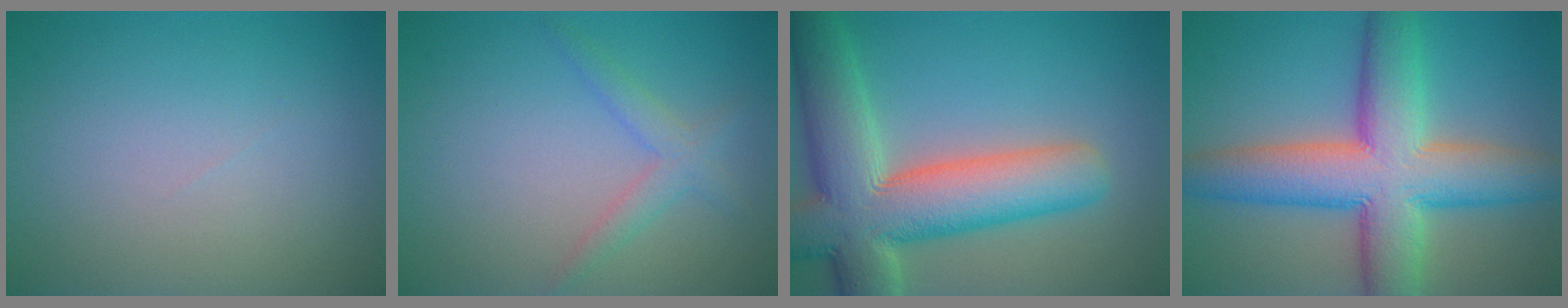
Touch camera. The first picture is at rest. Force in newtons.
{"total": 2.1, "press": 2.1, "slide": 0.1}
{"total": 11.8, "press": 11.8, "slide": 0.9}
{"total": 11.2, "press": 11.2, "slide": 0.4}